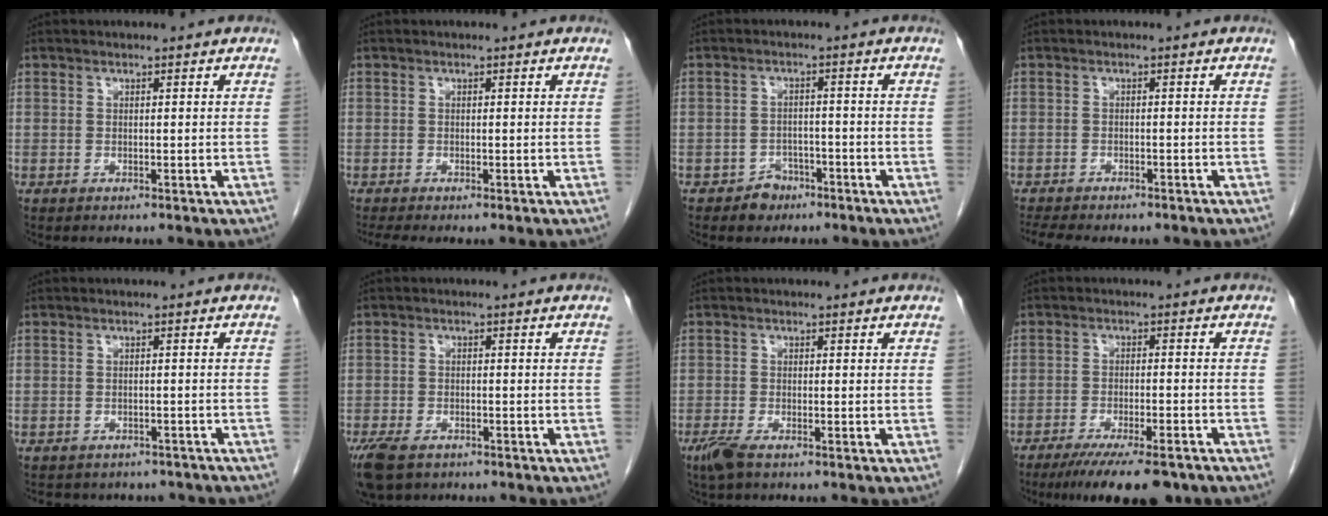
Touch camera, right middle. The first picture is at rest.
{"total": 1.9, "force": [-1.4, 0.1, 1.2], "torque": [-0.019, -0.006, -0.025]}
{"total": 3.3, "force": [-2.2, 2.4, 0.5], "torque": [-0.010, 0.010, -0.030]}
{"total": 7.6, "force": [-6.4, 1.9, 3.6], "torque": [-0.049, 0.000, -0.086]}
{"total": 8.9, "force": [-7.8, 4.0, 1.9], "torque": [-0.024, 0.011, -0.078]}
{"total": 8.1, "force": [-5.4, 4.4, 4.1], "torque": [-0.092, -0.011, -0.086]}
{"total": 2.8, "force": [-1.9, 0.6, 1.9], "torque": [-0.045, -0.007, -0.038]}
{"total": 12.2, "force": [-9.4, 2.4, 7.4], "torque": [-0.107, -0.019, -0.141]}